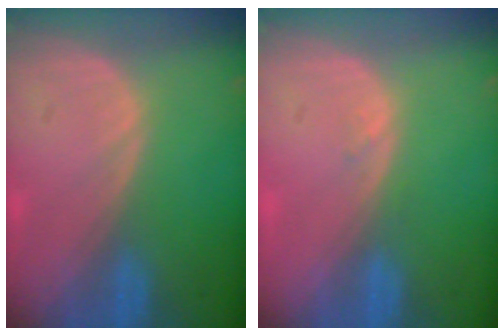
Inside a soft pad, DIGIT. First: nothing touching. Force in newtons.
{"total": 0.7, "press": 0.6, "slide": 0.3}